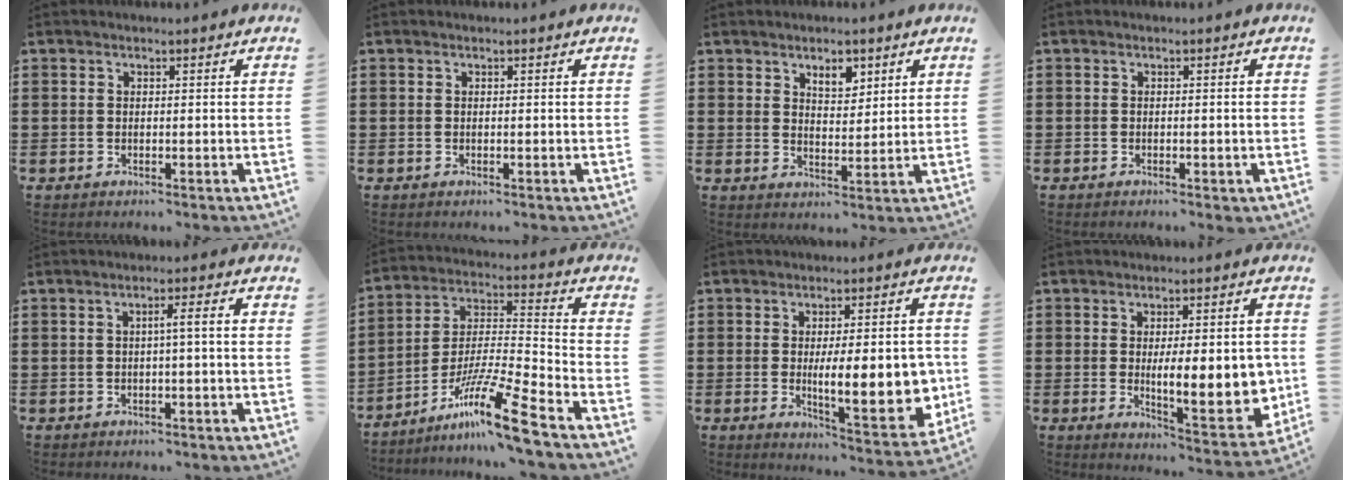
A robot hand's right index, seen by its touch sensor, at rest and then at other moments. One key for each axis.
{"total": 0.0}
{"total": 4.1, "fx": 2.8, "fy": 2.0, "fz": 2.2, "tx": -0.034, "ty": 0.002, "tz": 0.046}
{"total": 0.6, "fx": -0.5, "fy": 0.2, "fz": 0.2, "tx": -0.006, "ty": -0.002, "tz": -0.009}
{"total": 2.5, "fx": -0.4, "fy": -0.2, "fz": 2.5, "tx": -0.044, "ty": -0.002, "tz": -0.011}
{"total": 13.6, "fx": -9.6, "fy": 0.2, "fz": 9.6, "tx": -0.170, "ty": 0.011, "tz": -0.182}
{"total": 12.1, "fx": -1.2, "fy": 3.6, "fz": 11.4, "tx": -0.164, "ty": -0.014, "tz": -0.018}
{"total": 10.8, "fx": -0.6, "fy": 3.3, "fz": 10.3, "tx": -0.141, "ty": -0.018, "tz": -0.010}